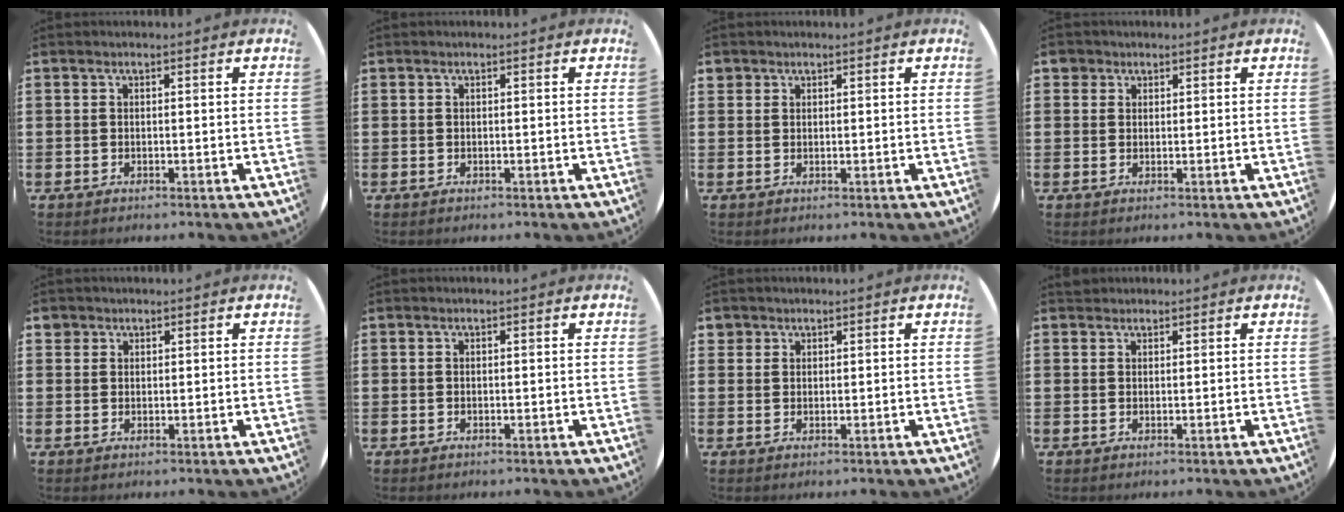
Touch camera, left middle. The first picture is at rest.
{"total": 0.0}
{"total": 1.0, "force": [0.8, 0.6, -0.1], "torque": [0.000, 0.003, 0.017]}
{"total": 1.6, "force": [1.2, 1.1, 0.2], "torque": [0.003, 0.003, 0.021]}
{"total": 1.5, "force": [1.2, 0.8, 0.0], "torque": [0.006, 0.001, 0.022]}
{"total": 0.0}
{"total": 1.4, "force": [1.1, 0.8, 0.1], "torque": [-0.003, 0.004, 0.022]}
{"total": 1.0, "force": [0.9, 0.3, -0.1], "torque": [0.002, 0.003, 0.017]}